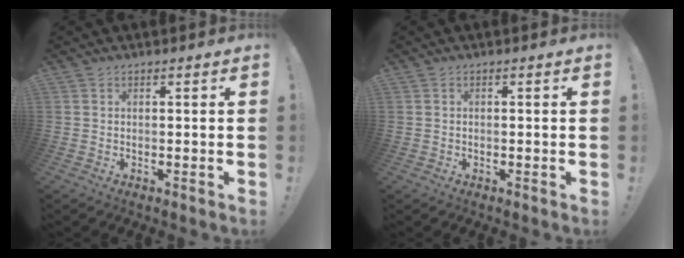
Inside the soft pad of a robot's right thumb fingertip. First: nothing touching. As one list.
[{"total": 0.0}]